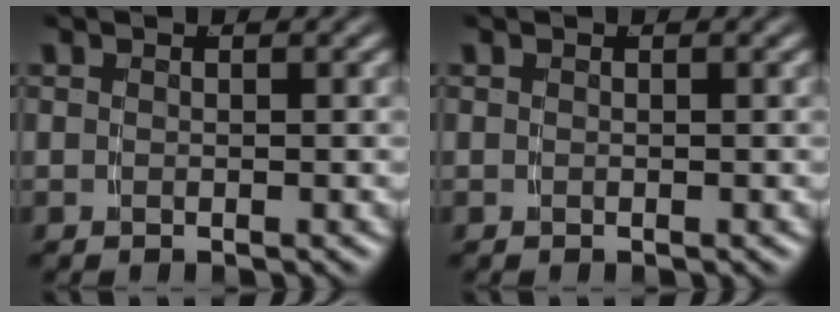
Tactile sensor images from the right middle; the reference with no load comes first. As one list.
[{"total": 0.0}]